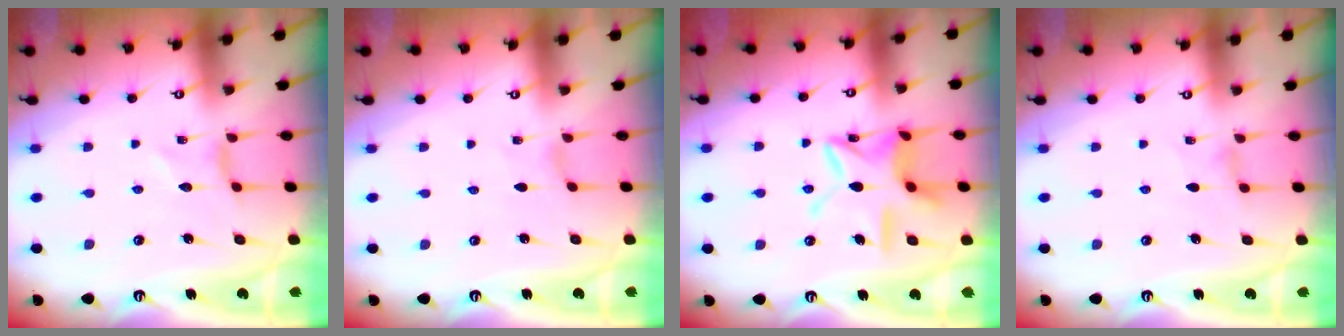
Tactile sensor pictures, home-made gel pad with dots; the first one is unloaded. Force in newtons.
{"total": 0.6, "press": 0.6, "slide": 0.2}
{"total": 13.9, "press": 13.9, "slide": 1.2}
{"total": 0.9, "press": 0.8, "slide": 0.3}